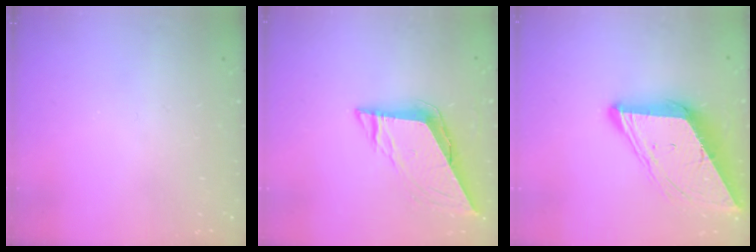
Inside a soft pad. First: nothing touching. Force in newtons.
{"total": 7.8, "press": 7.8, "slide": 0.4}
{"total": 10.9, "press": 10.8, "slide": 1.0}